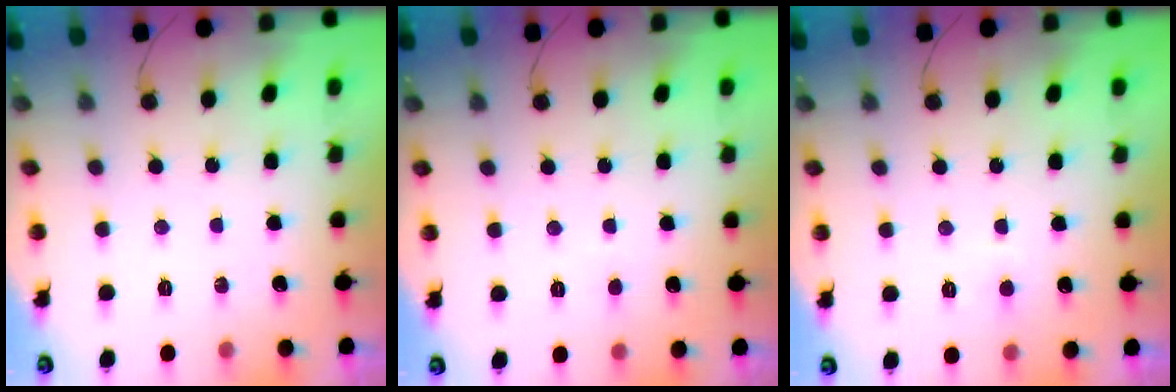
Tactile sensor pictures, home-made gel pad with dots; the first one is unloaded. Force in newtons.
{"total": 0.7, "press": 0.7, "slide": 0.1}
{"total": 3.1, "press": 3.1, "slide": 0.3}